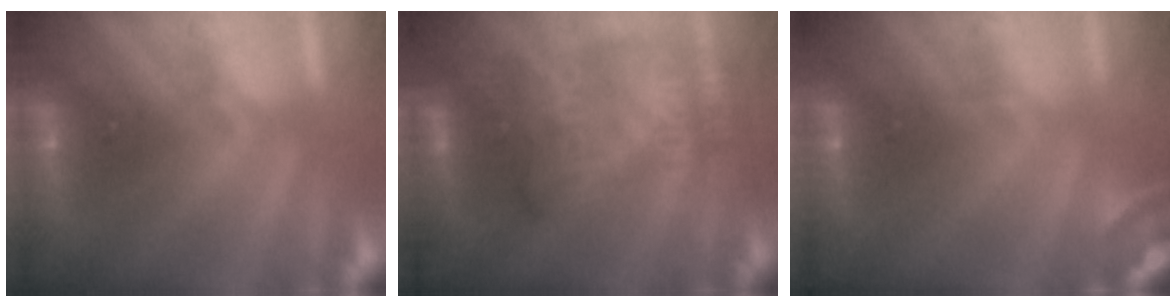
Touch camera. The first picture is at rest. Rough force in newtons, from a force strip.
{"total": 4.1}
{"total": 2.8}